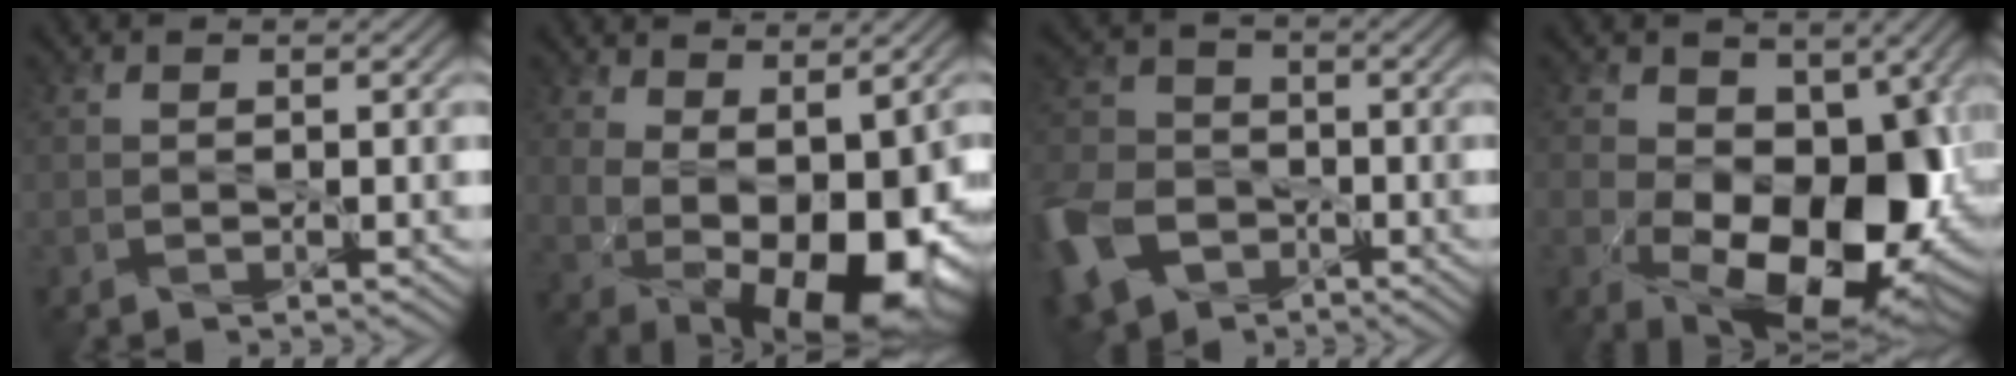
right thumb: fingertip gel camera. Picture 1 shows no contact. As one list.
[{"total": 11.6, "force": [0.4, 6.2, 9.9], "torque": [-0.159, -0.018, 0.023]}, {"total": 11.1, "force": [-5.1, 8.0, 5.7], "torque": [-0.169, -0.029, -0.114]}, {"total": 16.0, "force": [-2.3, 10.0, 12.3], "torque": [-0.204, -0.047, -0.017]}]